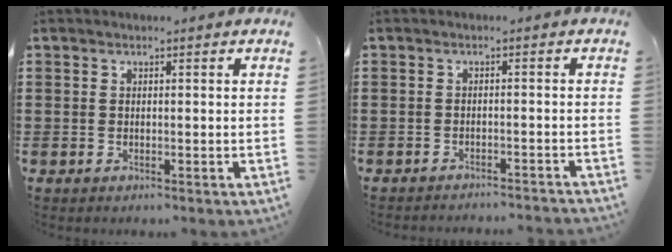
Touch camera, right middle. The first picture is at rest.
{"total": 1.8, "force": [-1.8, -0.2, 0.2], "torque": [-0.004, 0.004, -0.036]}